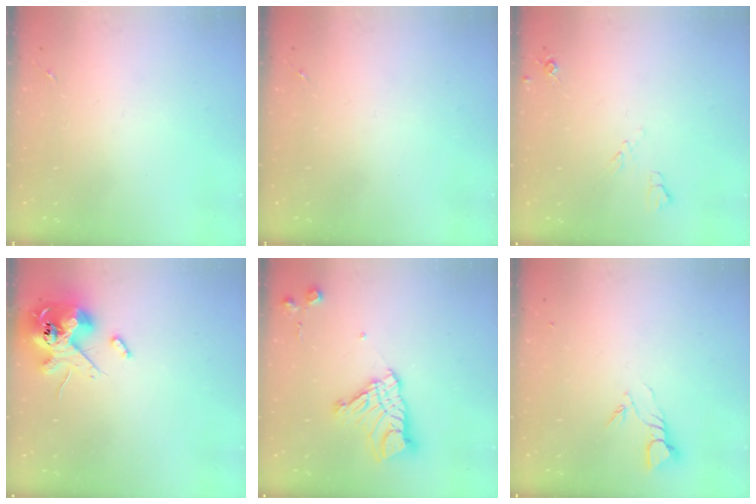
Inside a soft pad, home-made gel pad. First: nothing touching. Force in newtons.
{"total": 0.0}
{"total": 6.2, "press": 6.2, "slide": 1.0}
{"total": 13.8, "press": 13.6, "slide": 2.2}
{"total": 14.5, "press": 14.5, "slide": 1.3}
{"total": 3.9, "press": 3.9, "slide": 0.3}